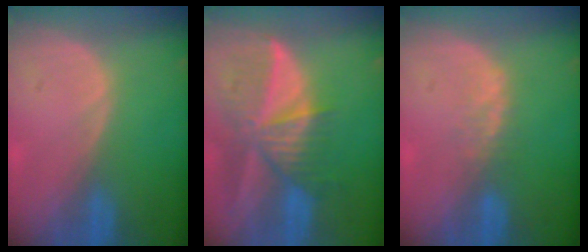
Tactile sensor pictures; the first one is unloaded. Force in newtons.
{"total": 9.8, "press": 8.6, "slide": 4.6}
{"total": 1.9, "press": 1.8, "slide": 0.5}